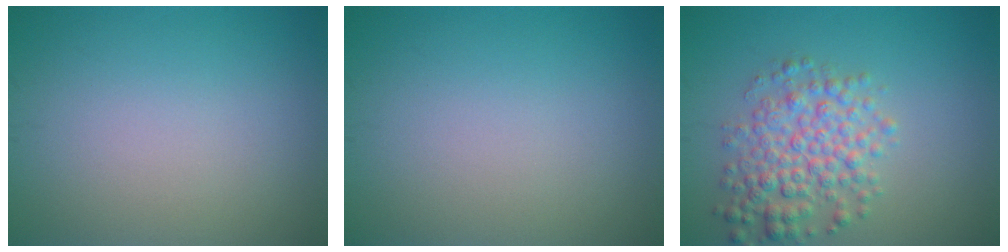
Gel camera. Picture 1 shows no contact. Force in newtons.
{"total": 0.0}
{"total": 4.8, "press": 4.8, "slide": 0.0}